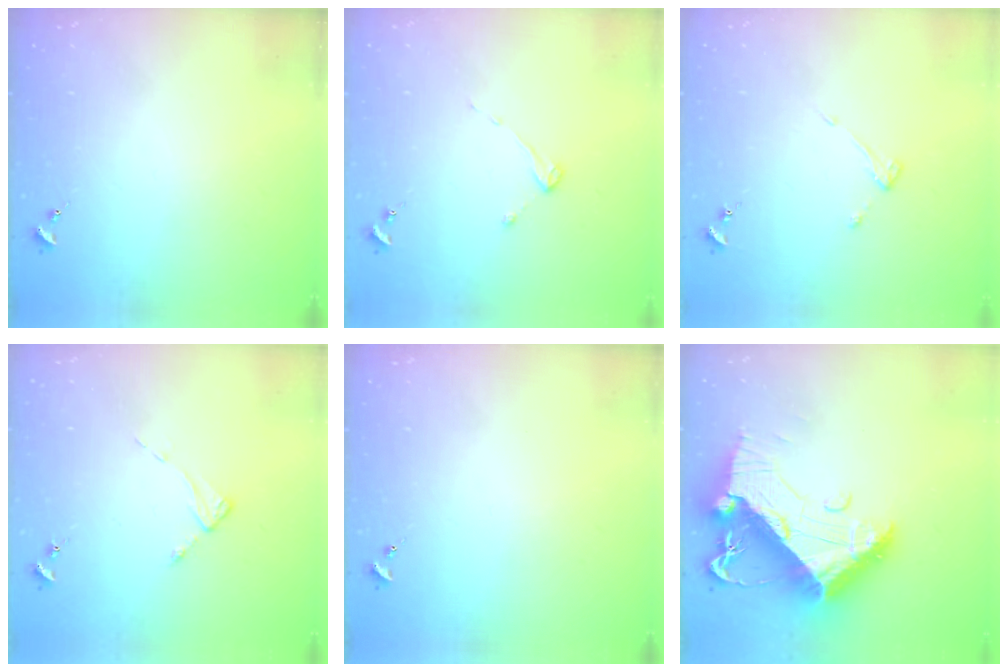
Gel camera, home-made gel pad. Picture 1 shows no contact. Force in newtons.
{"total": 2.6, "press": 2.5, "slide": 0.4}
{"total": 2.9, "press": 2.9, "slide": 0.5}
{"total": 2.6, "press": 2.6, "slide": 0.4}
{"total": 0.0}
{"total": 19.4, "press": 19.3, "slide": 2.1}